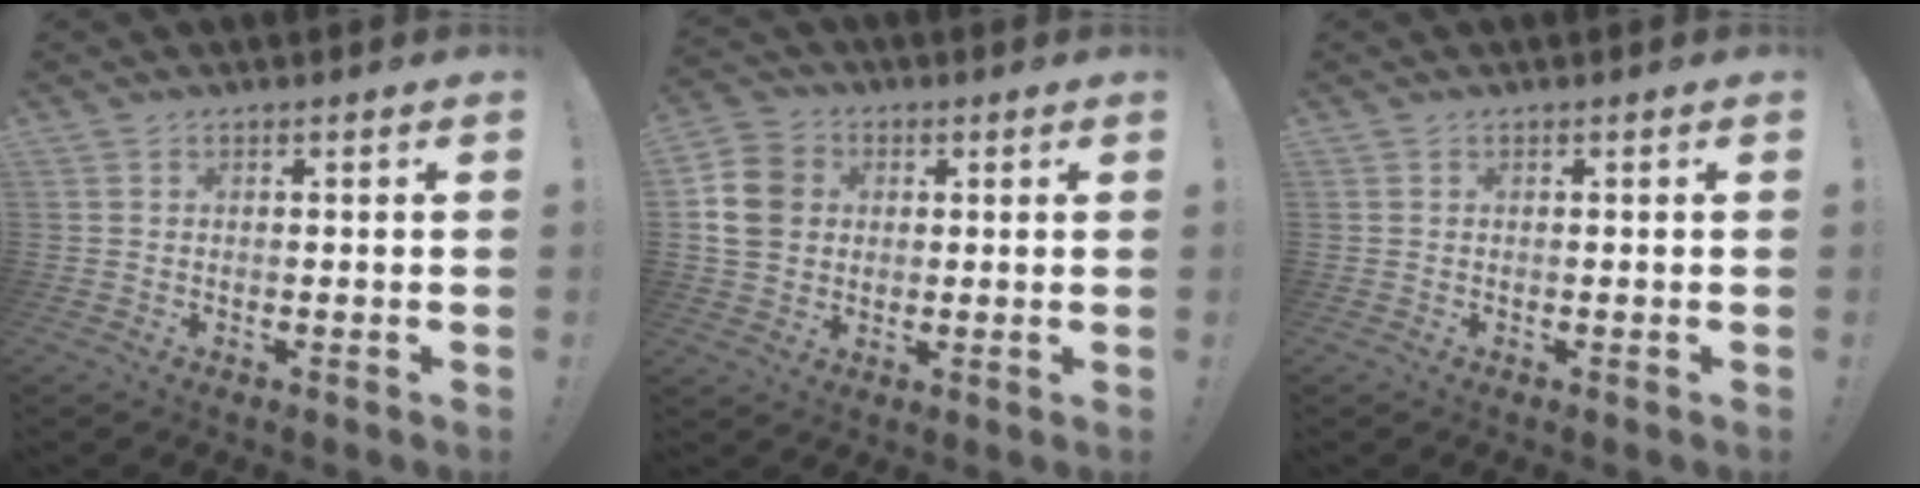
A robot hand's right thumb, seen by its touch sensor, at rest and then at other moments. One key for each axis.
{"total": 10.5, "fx": 1.6, "fy": 9.0, "fz": 5.1, "tx": -0.090, "ty": 0.006, "tz": 0.036}
{"total": 0.0}